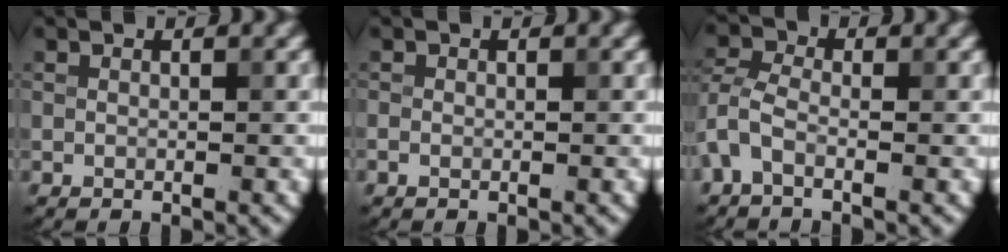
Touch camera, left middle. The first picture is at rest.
{"total": 0.6, "force": [-0.2, 0.5, 0.3], "torque": [-0.006, -0.002, -0.004]}
{"total": 2.8, "force": [-1.3, 1.5, 2.0], "torque": [-0.054, 0.004, -0.043]}